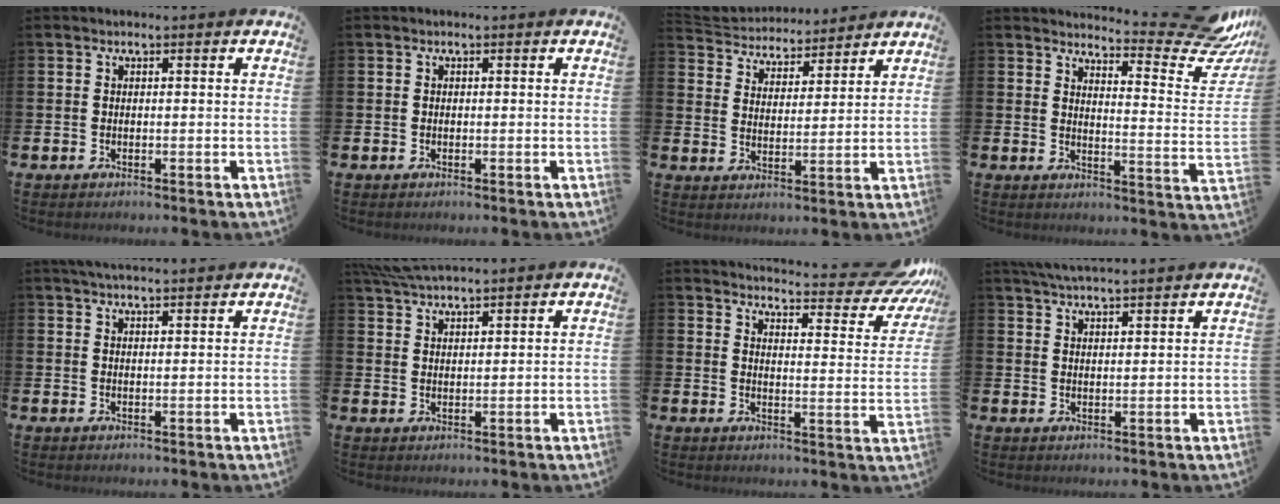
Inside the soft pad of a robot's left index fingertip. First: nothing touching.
{"total": 0.0}
{"total": 4.6, "force": [4.5, 1.0, -0.4], "torque": [-0.021, -0.034, 0.078]}
{"total": 7.2, "force": [6.2, 1.6, 3.3], "torque": [-0.034, -0.061, 0.096]}
{"total": 2.9, "force": [2.8, 0.0, 0.7], "torque": [-0.012, -0.010, 0.050]}
{"total": 5.0, "force": [4.7, 0.5, 1.5], "torque": [-0.040, -0.014, 0.087]}
{"total": 6.0, "force": [5.6, 1.0, 2.1], "torque": [-0.032, -0.057, 0.086]}
{"total": 4.4, "force": [4.3, -0.3, 0.8], "torque": [-0.021, -0.018, 0.076]}